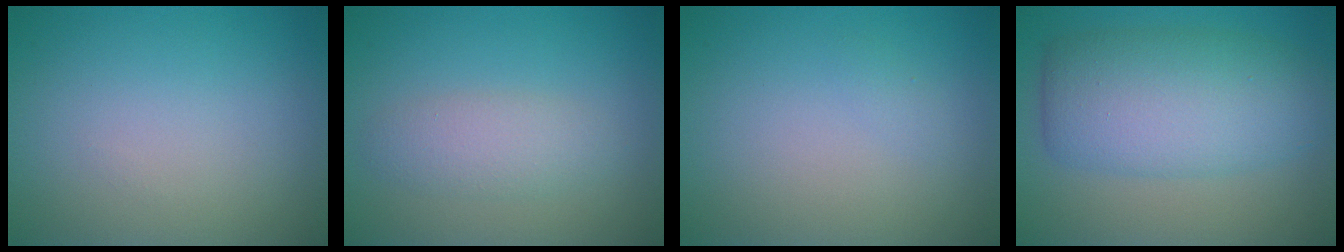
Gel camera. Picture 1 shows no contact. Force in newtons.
{"total": 2.6, "press": 2.6, "slide": 0.0}
{"total": 0.5, "press": 0.5, "slide": 0.0}
{"total": 8.0, "press": 8.0, "slide": 0.1}